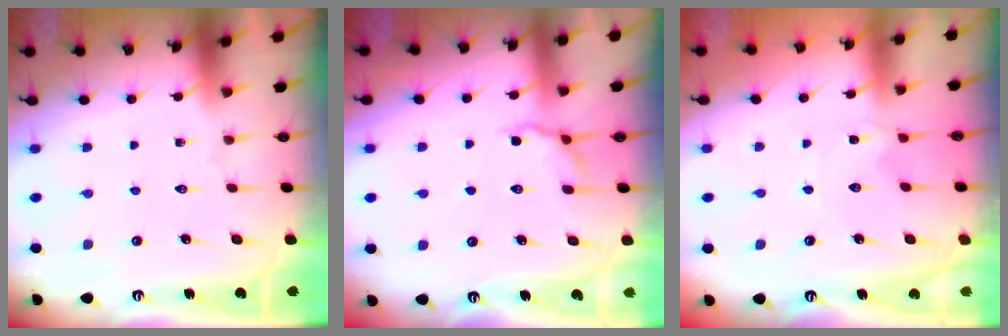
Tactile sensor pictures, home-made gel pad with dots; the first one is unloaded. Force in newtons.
{"total": 4.3, "press": 4.0, "slide": 1.5}
{"total": 0.0}